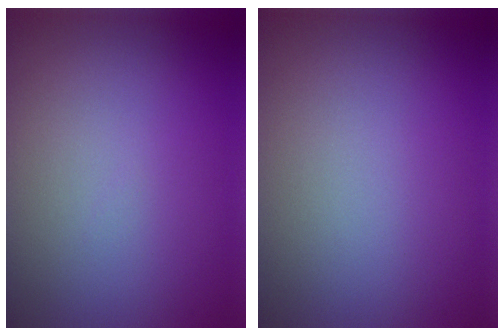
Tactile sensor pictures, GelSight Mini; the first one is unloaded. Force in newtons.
{"total": 0.0}